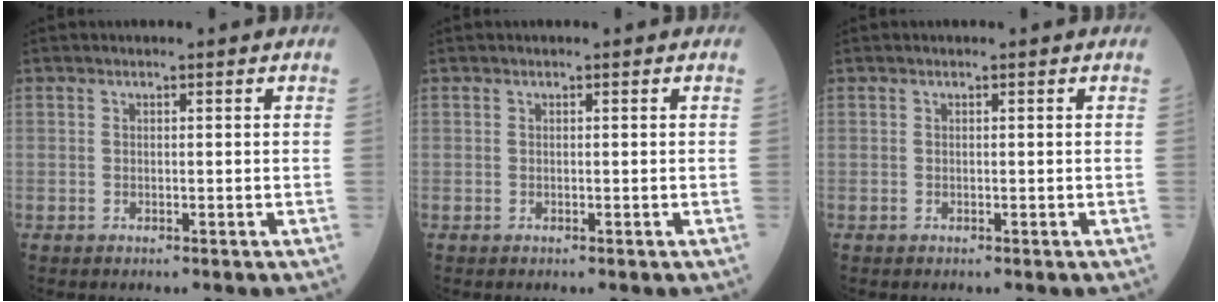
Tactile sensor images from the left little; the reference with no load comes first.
{"total": 0.0}
{"total": 0.0}